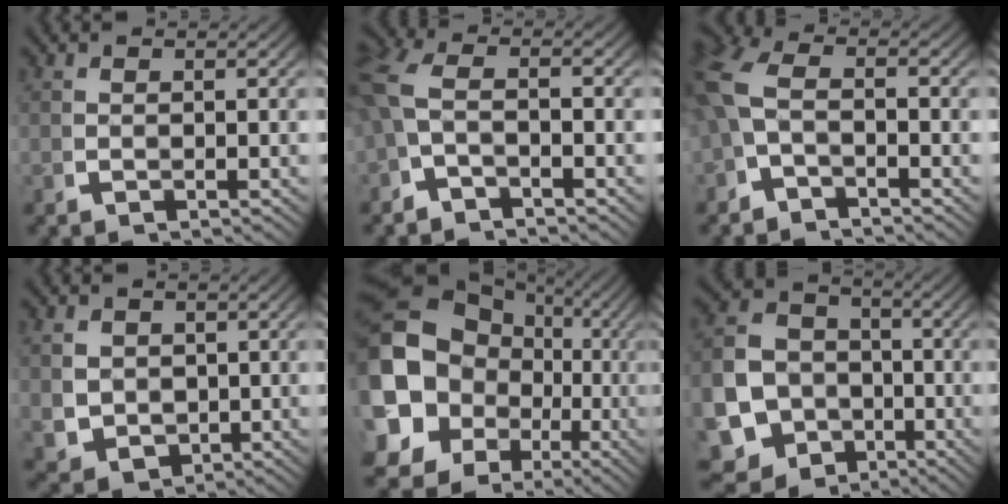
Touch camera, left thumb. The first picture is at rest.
{"total": 3.3, "force": [-0.8, 2.4, 2.1], "torque": [-0.058, -0.007, -0.014]}
{"total": 3.7, "force": [-0.7, 2.7, 2.4], "torque": [-0.063, -0.011, -0.012]}
{"total": 5.1, "force": [-0.3, 4.5, 2.4], "torque": [-0.063, -0.039, 0.020]}
{"total": 17.9, "force": [-1.4, 14.6, 10.3], "torque": [-0.242, -0.083, 0.007]}
{"total": 15.9, "force": [-5.6, 13.6, 6.1], "torque": [-0.131, -0.078, -0.086]}